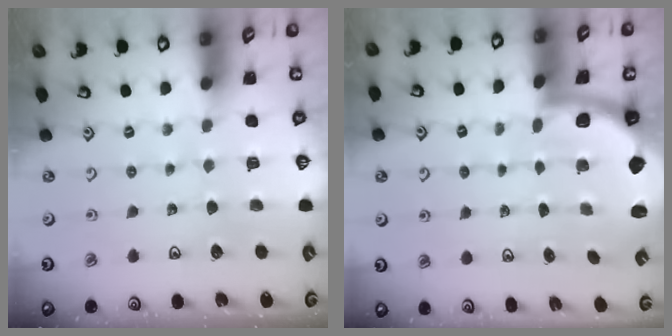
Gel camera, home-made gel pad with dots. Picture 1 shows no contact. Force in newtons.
{"total": 1.9, "press": 1.8, "slide": 0.5}